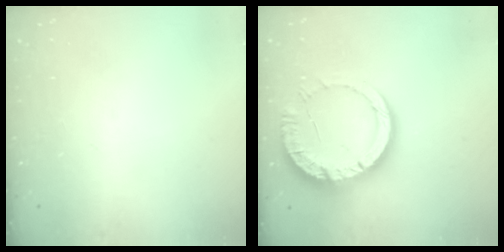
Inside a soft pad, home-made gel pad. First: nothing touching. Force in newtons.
{"total": 14.4, "press": 14.3, "slide": 1.4}